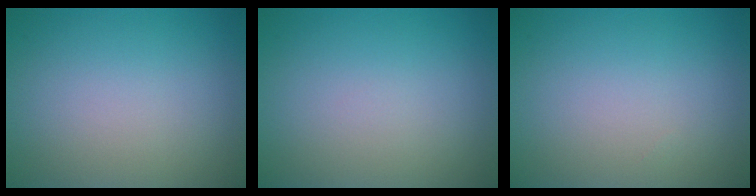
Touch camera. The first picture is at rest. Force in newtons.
{"total": 0.0}
{"total": 0.0}